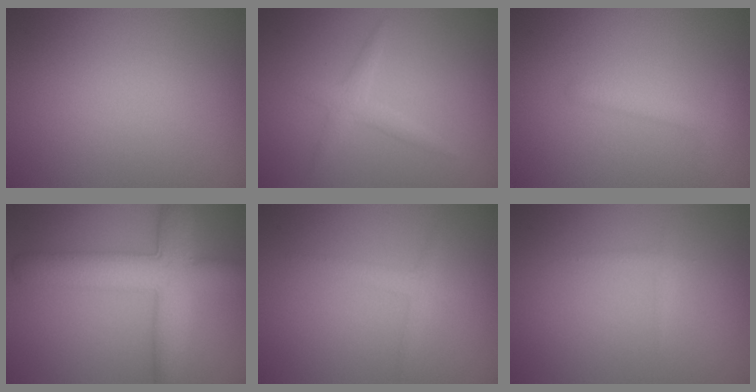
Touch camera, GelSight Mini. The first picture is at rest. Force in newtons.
{"total": 1.8, "press": 1.8, "slide": 0.1}
{"total": 1.8, "press": 1.8, "slide": 0.2}
{"total": 7.3, "press": 7.3, "slide": 0.3}
{"total": 1.4, "press": 1.4, "slide": 0.1}
{"total": 0.6, "press": 0.6, "slide": 0.0}